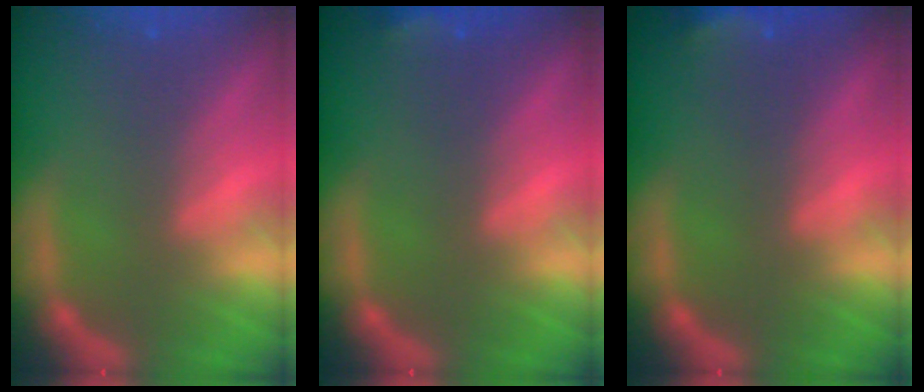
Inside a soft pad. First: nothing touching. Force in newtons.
{"total": 1.4}
{"total": 2.4}